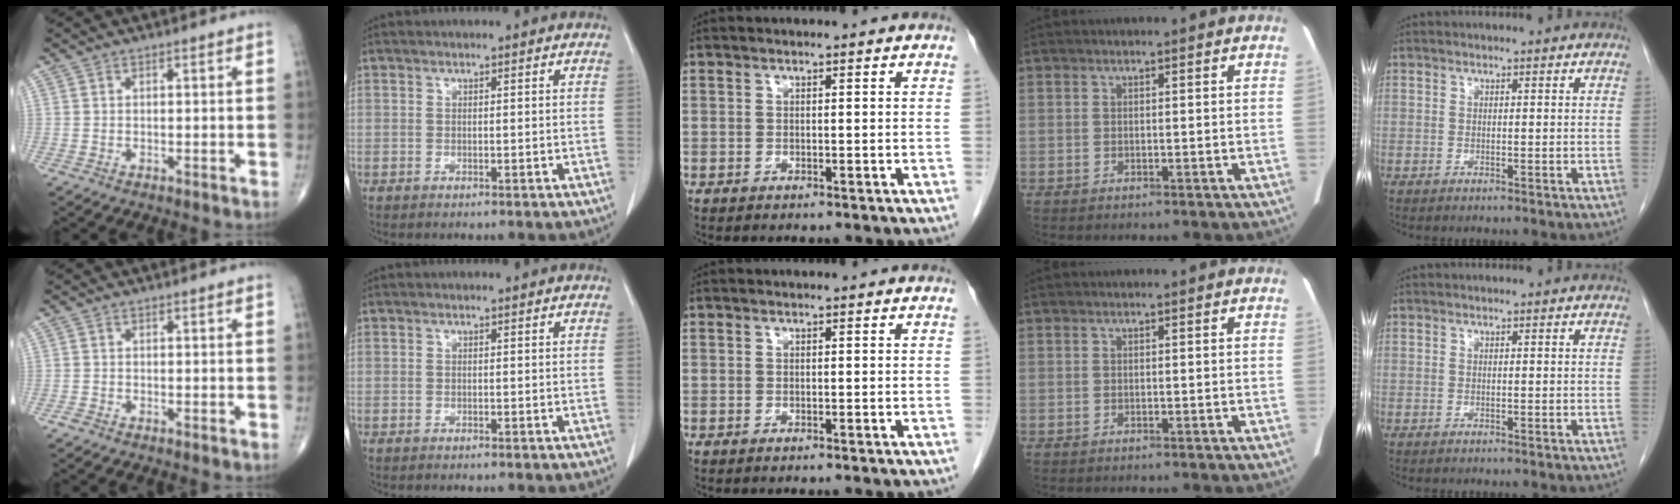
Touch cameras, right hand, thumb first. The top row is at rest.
{"thumb": {"total": 0.9, "force": [-0.7, 0.3, 0.5], "torque": [-0.012, -0.002, -0.017]}}